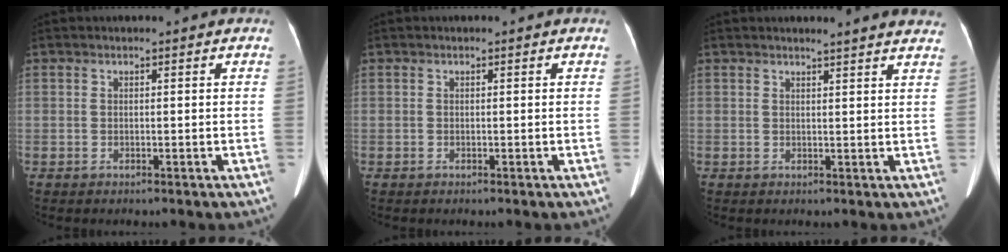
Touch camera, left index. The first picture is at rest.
{"total": 0.0}
{"total": 7.8, "force": [7.3, 0.1, 2.6], "torque": [-0.023, -0.001, 0.061]}